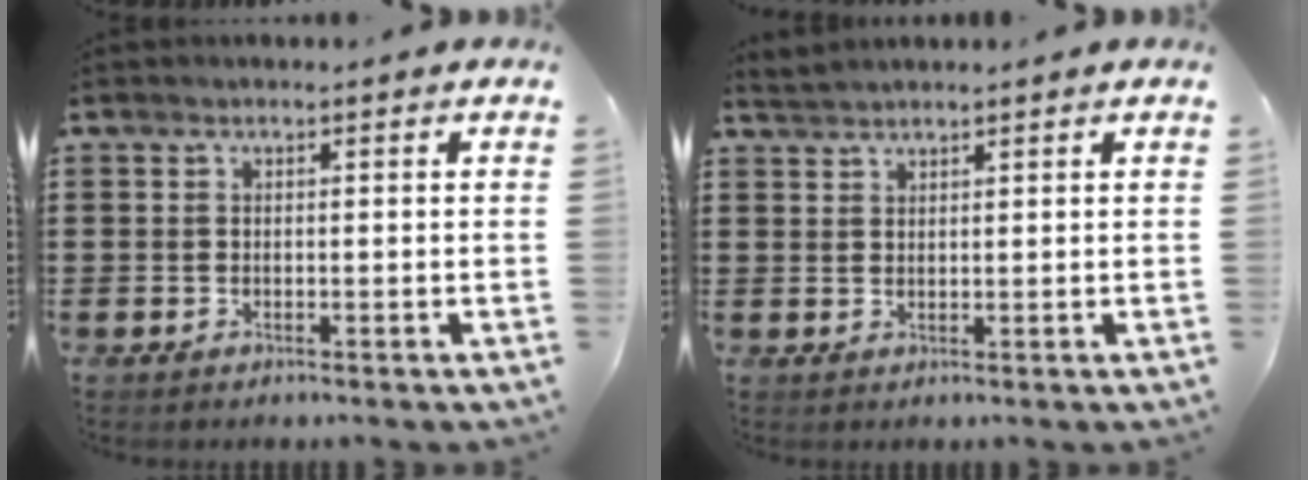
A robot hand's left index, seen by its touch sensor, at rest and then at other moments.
{"total": 1.6, "force": [1.6, -0.2, 0.1], "torque": [-0.005, 0.002, 0.032]}